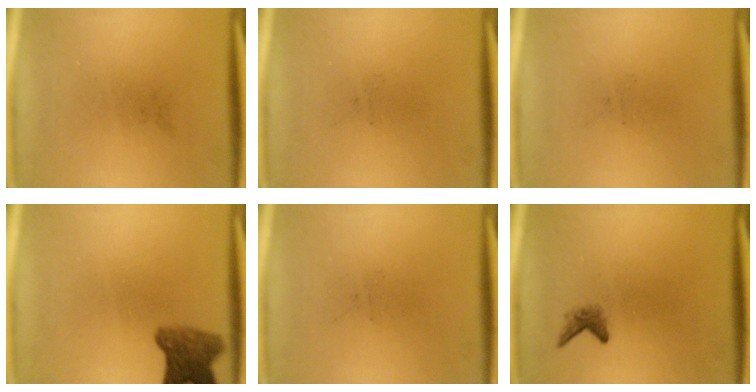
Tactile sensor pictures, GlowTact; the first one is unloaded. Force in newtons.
{"total": 0.0}
{"total": 0.0}
{"total": 5.6}
{"total": 0.0}
{"total": 1.4}